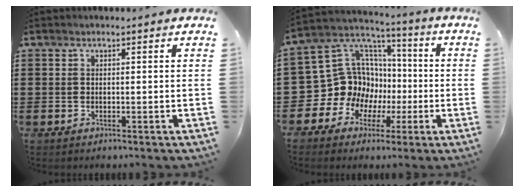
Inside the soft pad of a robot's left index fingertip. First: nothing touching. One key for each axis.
{"total": 14.1, "fx": -1.2, "fy": 13.2, "fz": 4.9, "tx": -0.138, "ty": -0.022, "tz": -0.001}